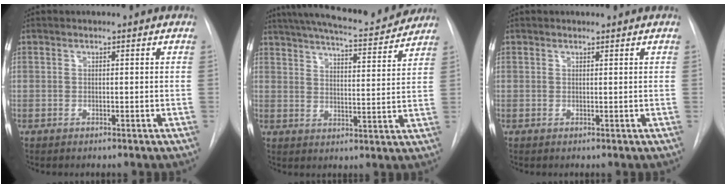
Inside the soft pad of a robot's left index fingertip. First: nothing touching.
{"total": 16.6, "force": [15.1, 1.9, 6.6], "torque": [-0.113, -0.003, 0.207]}
{"total": 0.0}